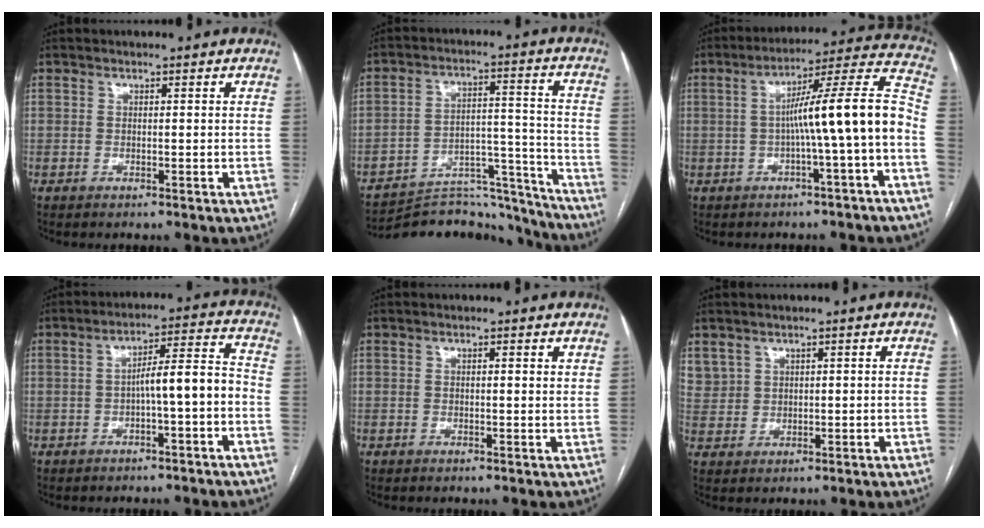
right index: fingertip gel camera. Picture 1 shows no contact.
{"total": 19.9, "force": [-19.3, 3.7, 3.1], "torque": [-0.047, 0.040, -0.274]}
{"total": 12.9, "force": [-2.5, -0.8, 12.6], "torque": [-0.183, 0.033, -0.038]}
{"total": 7.0, "force": [-2.1, 0.6, 6.7], "torque": [-0.100, 0.031, -0.027]}
{"total": 0.9, "force": [0.5, 0.2, 0.7], "torque": [-0.014, 0.001, 0.007]}
{"total": 3.3, "force": [2.1, 2.6, 0.4], "torque": [-0.008, 0.011, 0.051]}